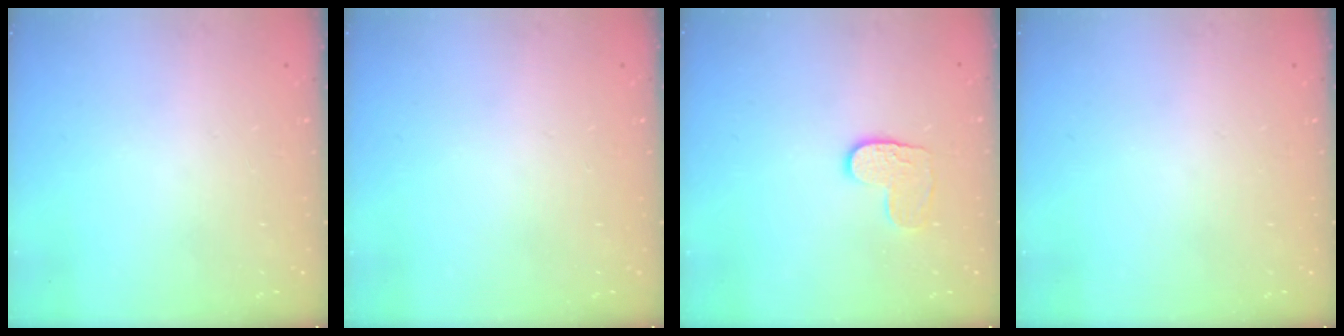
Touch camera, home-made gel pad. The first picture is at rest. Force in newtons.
{"total": 0.0}
{"total": 6.6, "press": 6.6, "slide": 0.3}
{"total": 0.0}